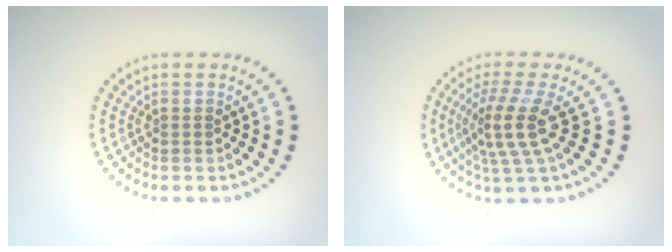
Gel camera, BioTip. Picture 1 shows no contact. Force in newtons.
{"total": 3.9, "press": 3.0, "slide": 2.5}